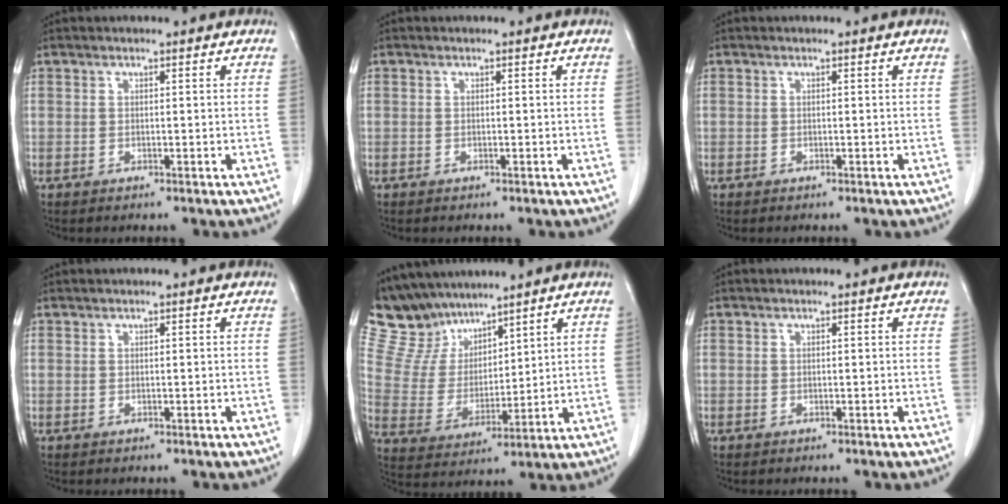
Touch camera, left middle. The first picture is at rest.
{"total": 0.0}
{"total": 0.0}
{"total": 0.0}
{"total": 10.9, "force": [9.7, 4.8, 1.8], "torque": [-0.055, 0.021, 0.200]}
{"total": 0.0}